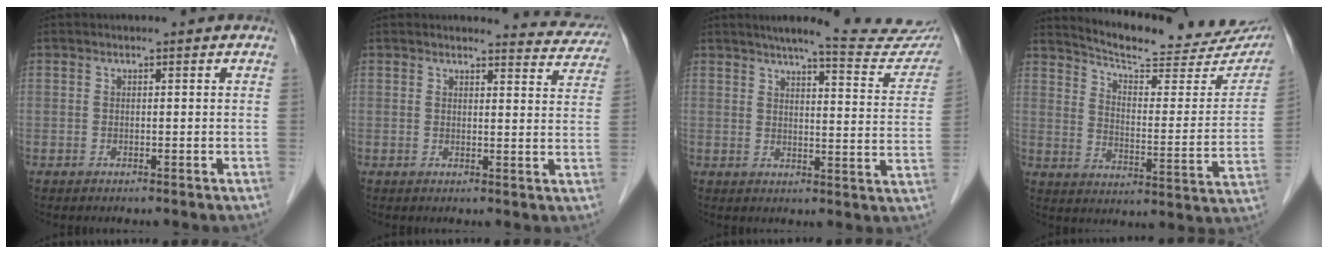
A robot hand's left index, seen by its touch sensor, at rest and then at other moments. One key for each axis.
{"total": 6.4, "fx": 6.3, "fy": 1.0, "fz": -0.3, "tx": 0.014, "ty": -0.029, "tz": 0.049}
{"total": 16.5, "fx": 15.1, "fy": 1.1, "fz": 6.7, "tx": -0.076, "ty": -0.053, "tz": 0.167}
{"total": 21.8, "fx": 19.6, "fy": 3.8, "fz": 8.6, "tx": -0.121, "ty": -0.052, "tz": 0.247}